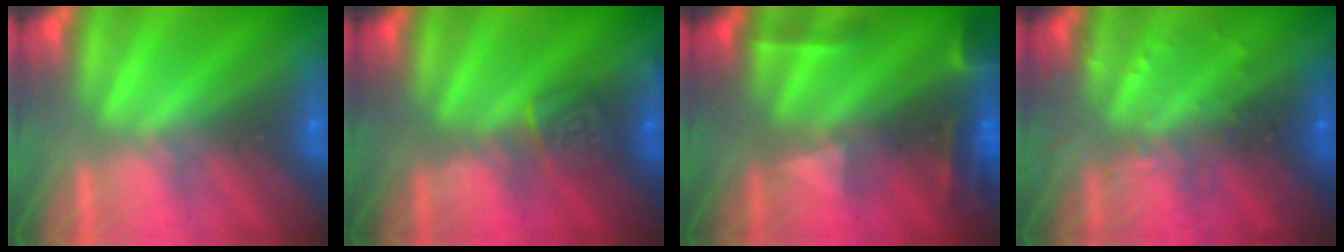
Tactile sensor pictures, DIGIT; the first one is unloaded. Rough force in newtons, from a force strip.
{"total": 3.2}
{"total": 7.3}
{"total": 2.9}